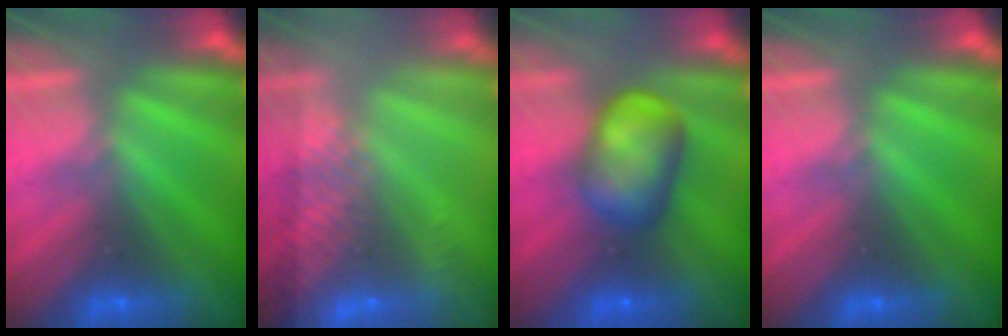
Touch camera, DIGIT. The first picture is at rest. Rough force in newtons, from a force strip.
{"total": 8.3}
{"total": 8.0}
{"total": 0.0}